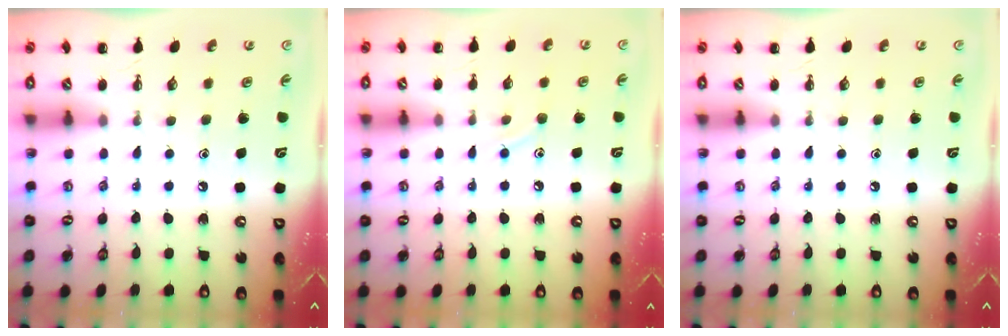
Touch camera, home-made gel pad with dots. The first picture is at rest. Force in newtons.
{"total": 6.8, "press": 6.6, "slide": 1.7}
{"total": 0.0}